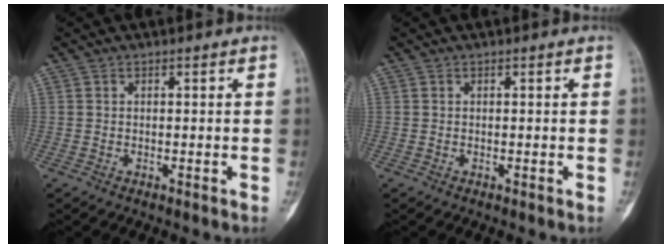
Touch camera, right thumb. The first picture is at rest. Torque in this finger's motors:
{"motor_torque": [0.02, 0.01, 0.01, -0.06, 0.02]}